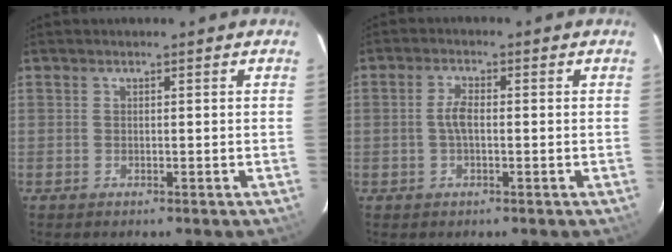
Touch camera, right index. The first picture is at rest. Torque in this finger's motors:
{"motor_torque": [0.35, 0.11, 0.25, 0.07]}